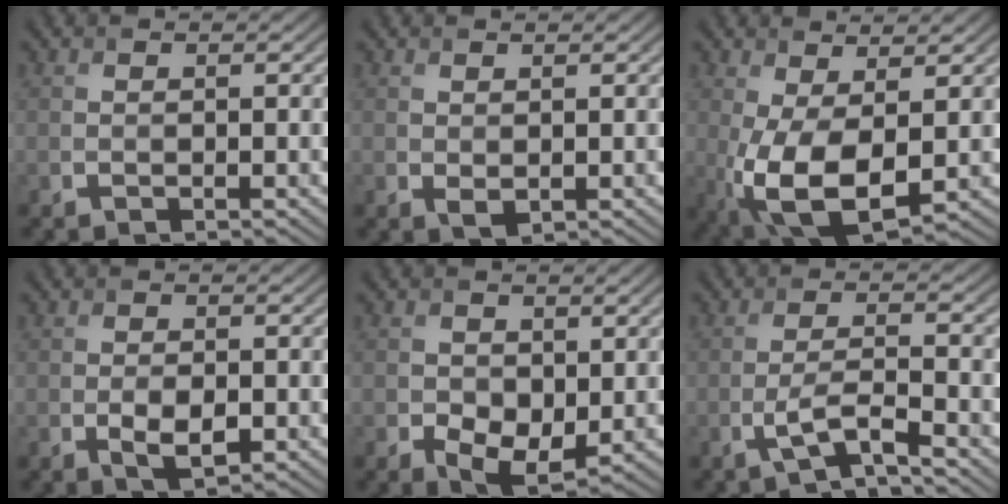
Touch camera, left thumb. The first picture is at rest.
{"total": 1.1, "force": [0.2, 0.7, 0.8], "torque": [-0.018, -0.004, 0.008]}
{"total": 9.2, "force": [-0.7, 4.6, 8.0], "torque": [-0.191, -0.016, -0.008]}
{"total": 3.0, "force": [-0.8, 1.7, 2.3], "torque": [-0.047, -0.010, -0.009]}
{"total": 4.5, "force": [-0.4, 3.3, 3.1], "torque": [-0.063, -0.014, -0.006]}
{"total": 3.9, "force": [-2.4, 0.6, 3.1], "torque": [-0.064, 0.008, -0.058]}